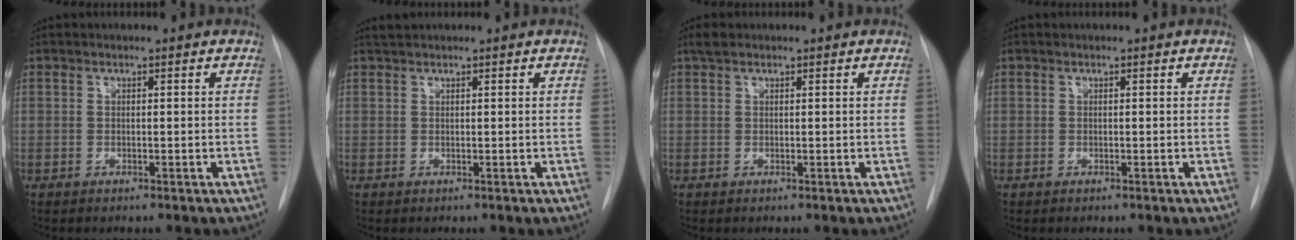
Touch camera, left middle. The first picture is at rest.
{"total": 0.9, "force": [0.9, 0.0, 0.2], "torque": [-0.010, 0.009, 0.021]}
{"total": 1.8, "force": [1.4, 0.8, 0.8], "torque": [-0.020, 0.011, 0.026]}
{"total": 0.0}